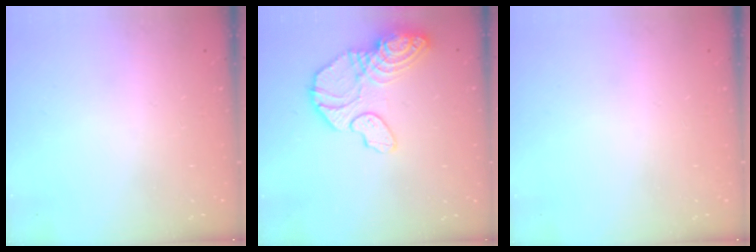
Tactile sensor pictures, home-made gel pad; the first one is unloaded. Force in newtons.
{"total": 15.5, "press": 15.4, "slide": 2.1}
{"total": 0.0}